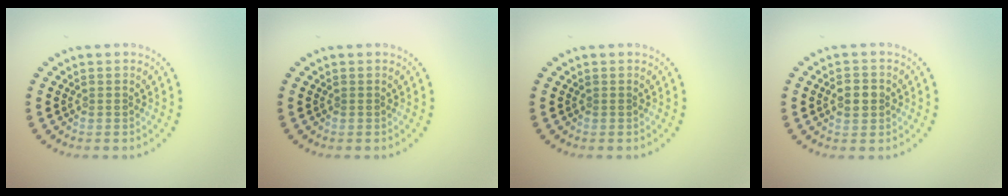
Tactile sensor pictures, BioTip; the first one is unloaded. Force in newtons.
{"total": 0.0}
{"total": 0.0}
{"total": 2.6, "press": 2.6, "slide": 0.2}